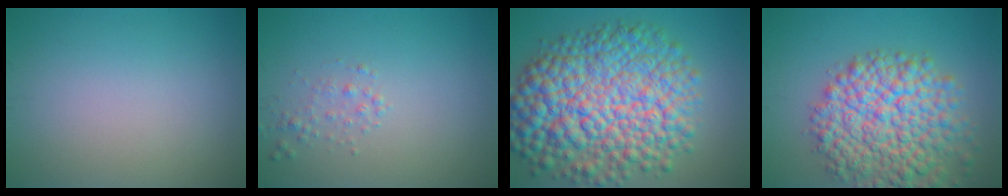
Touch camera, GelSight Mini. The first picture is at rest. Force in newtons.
{"total": 1.2, "press": 1.2, "slide": 0.1}
{"total": 13.4, "press": 13.4, "slide": 0.2}
{"total": 10.1, "press": 10.1, "slide": 0.5}